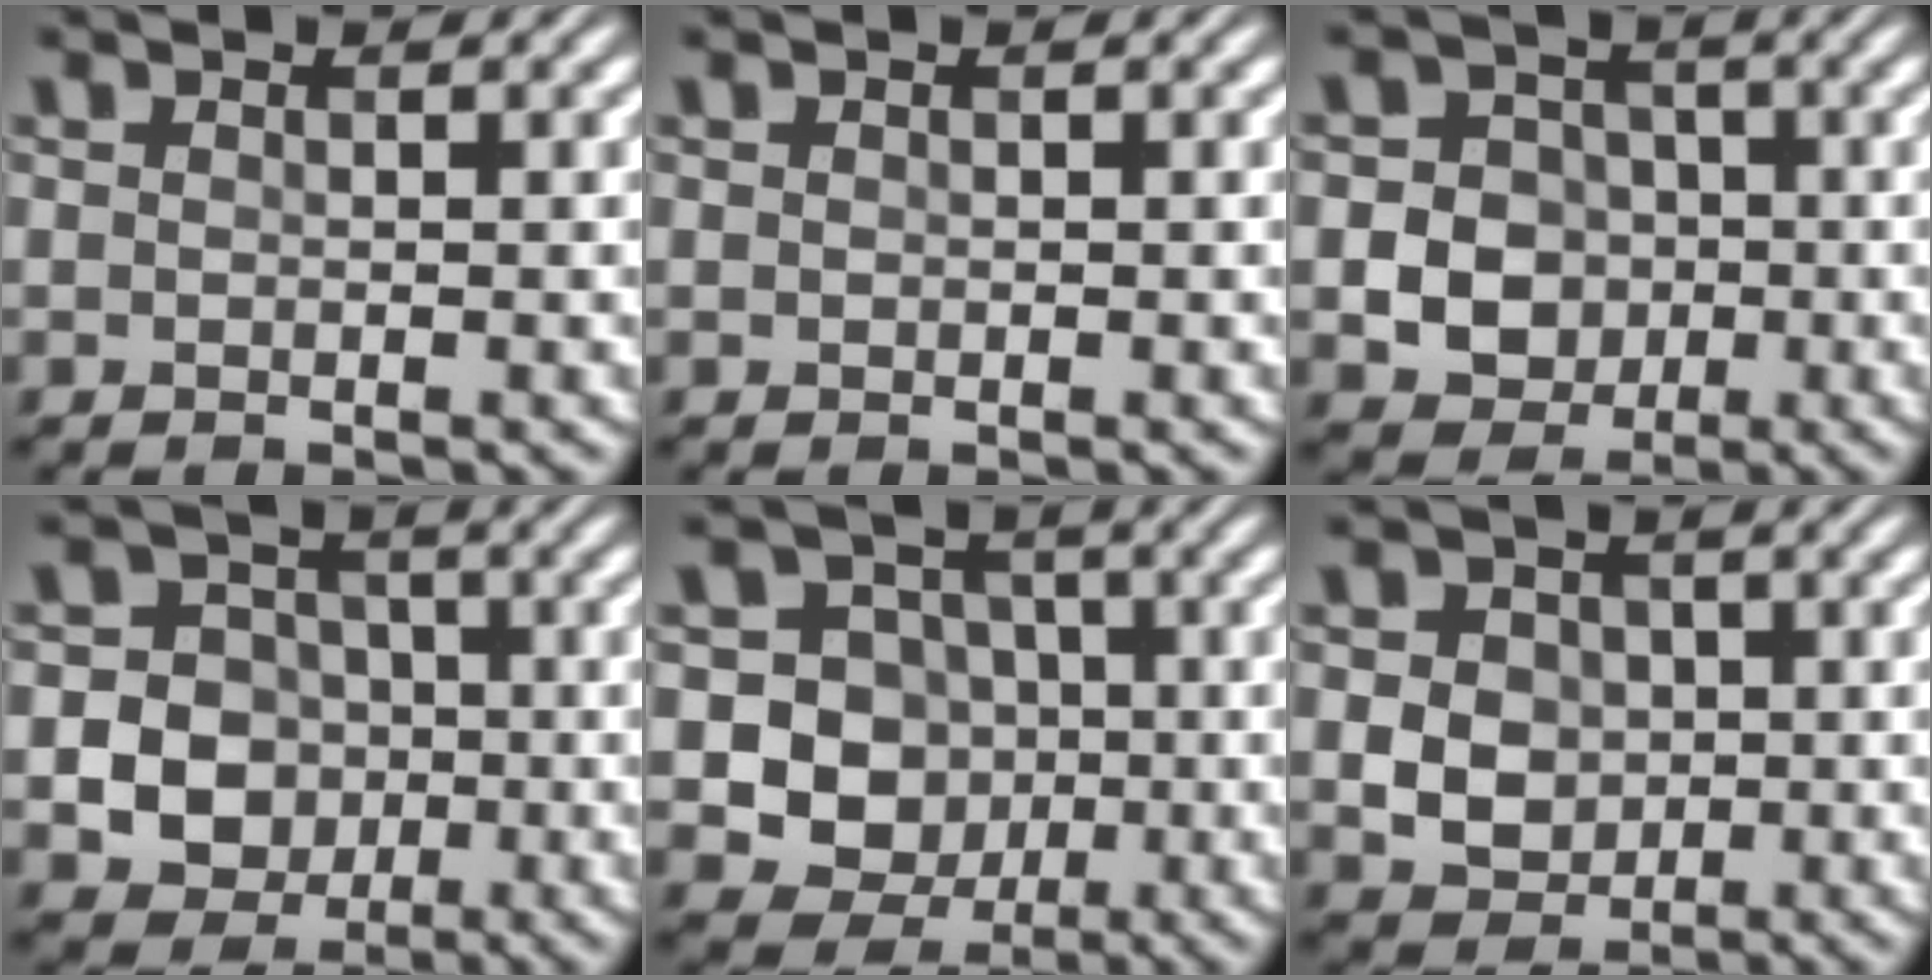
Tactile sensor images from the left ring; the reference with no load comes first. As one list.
[{"total": 0.0}, {"total": 6.1, "force": [-1.3, 5.5, 2.3], "torque": [-0.027, 0.009, -0.042]}, {"total": 8.4, "force": [-2.1, 7.8, 2.6], "torque": [-0.044, -0.004, -0.058]}, {"total": 9.2, "force": [-1.4, 8.7, 2.6], "torque": [-0.048, 0.015, -0.042]}, {"total": 4.8, "force": [0.0, 4.1, 2.4], "torque": [-0.036, 0.008, -0.012]}]